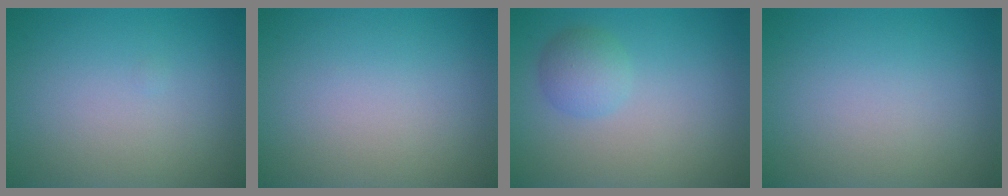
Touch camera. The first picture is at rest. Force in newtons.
{"total": 0.0}
{"total": 2.2, "press": 2.2, "slide": 0.1}
{"total": 0.0}